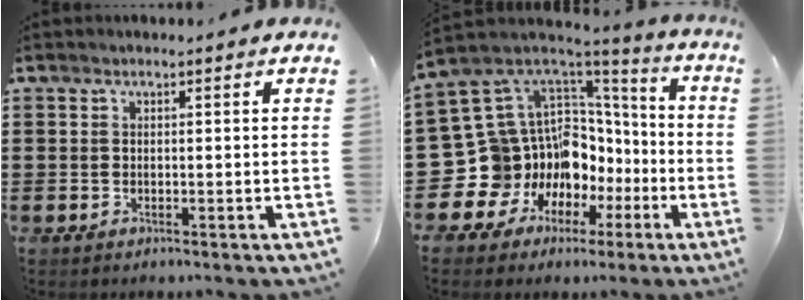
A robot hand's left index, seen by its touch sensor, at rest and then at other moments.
{"total": 15.5, "force": [-3.5, 14.1, 5.6], "torque": [-0.154, -0.055, -0.015]}